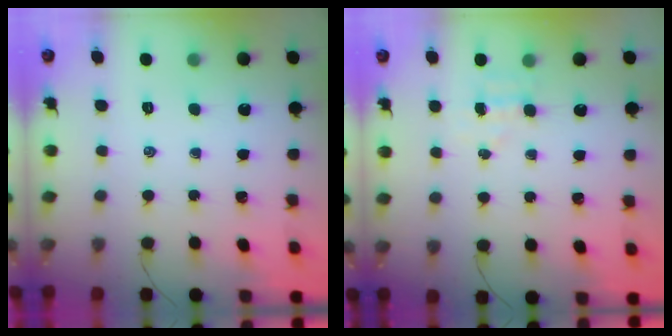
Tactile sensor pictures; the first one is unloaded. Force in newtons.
{"total": 3.5, "press": 3.3, "slide": 1.1}